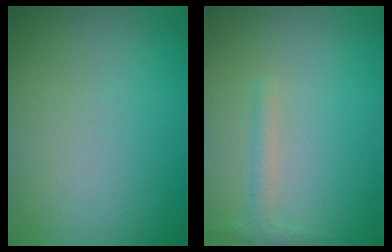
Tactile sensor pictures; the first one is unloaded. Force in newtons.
{"total": 1.2, "press": 1.2, "slide": 0.0}